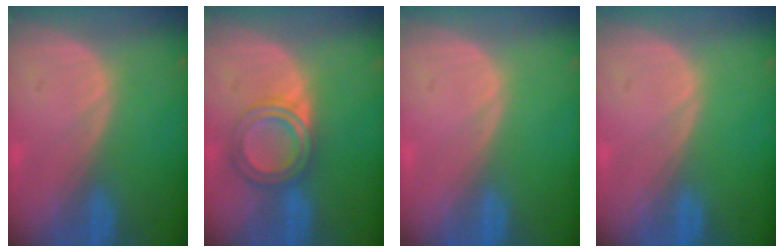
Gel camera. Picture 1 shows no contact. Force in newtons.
{"total": 5.3, "press": 5.3, "slide": 0.1}
{"total": 0.0}
{"total": 0.0}